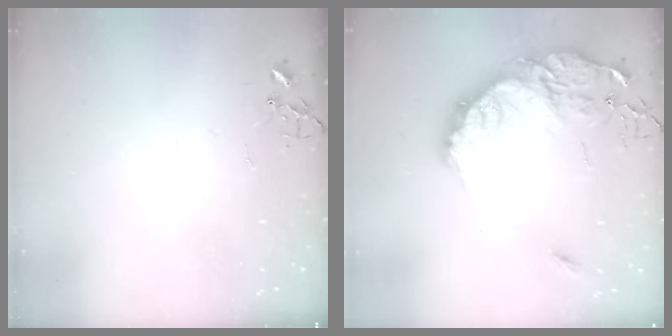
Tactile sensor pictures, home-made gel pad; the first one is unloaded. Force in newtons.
{"total": 20.4, "press": 20.4, "slide": 0.8}